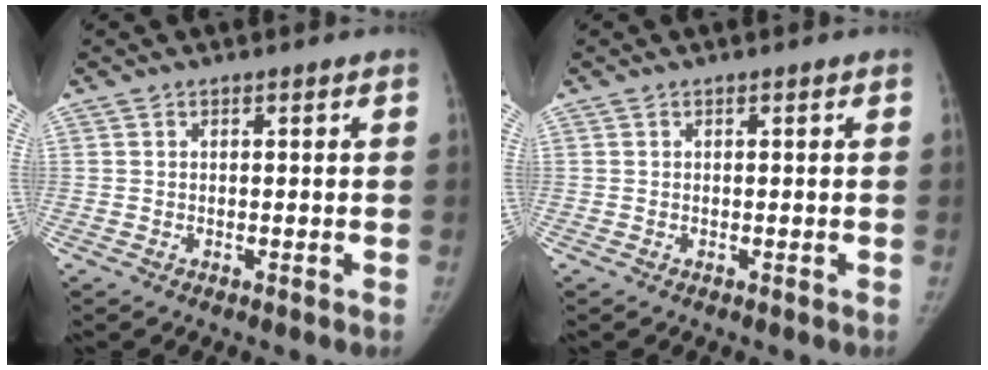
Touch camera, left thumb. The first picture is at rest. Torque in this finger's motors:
{"motor_torque": [0.00, 0.00, 0.02, -0.03, 0.00]}